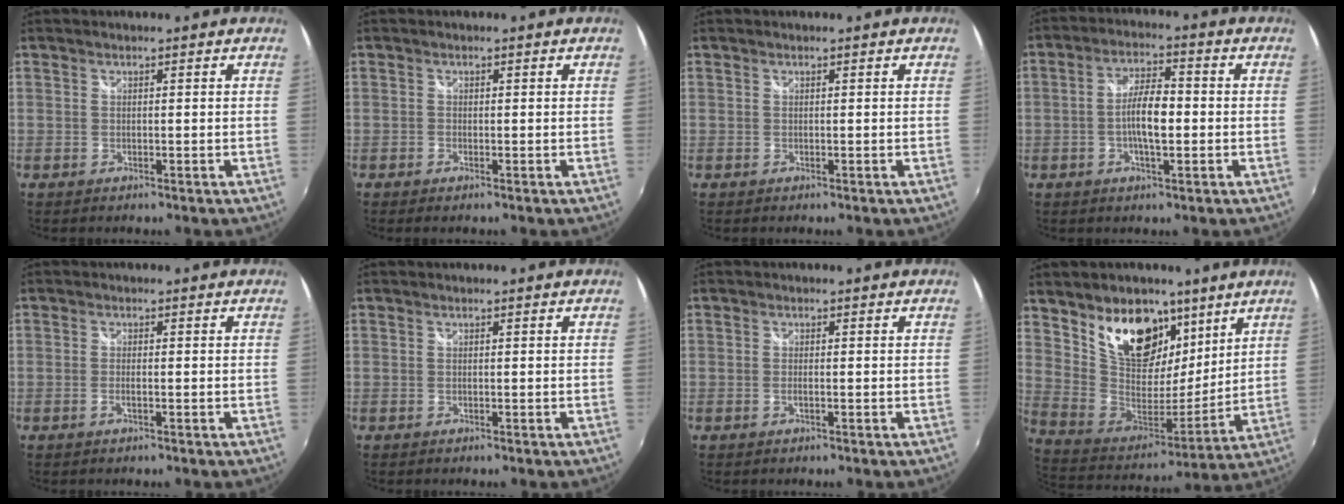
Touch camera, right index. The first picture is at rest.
{"total": 0.6, "force": [-0.5, 0.2, 0.2], "torque": [-0.005, -0.002, -0.011]}
{"total": 0.0}
{"total": 6.8, "force": [-1.2, 2.0, 6.4], "torque": [-0.118, 0.007, -0.022]}
{"total": 1.5, "force": [-0.6, 0.1, 1.4], "torque": [-0.027, -0.001, -0.011]}
{"total": 0.0}
{"total": 0.9, "force": [-0.3, 0.0, 0.8], "torque": [-0.015, -0.001, -0.006]}
{"total": 19.4, "force": [11.2, 11.6, 10.7], "torque": [-0.207, 0.006, 0.212]}